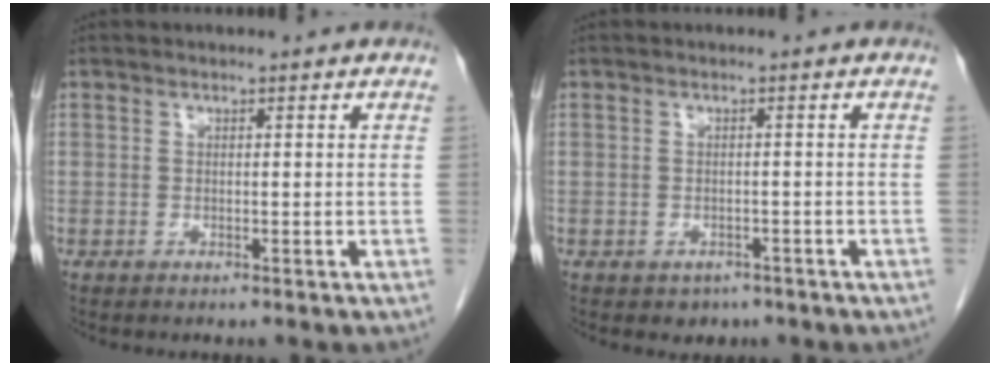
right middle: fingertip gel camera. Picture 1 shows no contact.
{"total": 2.3, "force": [-1.4, 1.7, 0.6], "torque": [-0.008, 0.004, -0.013]}